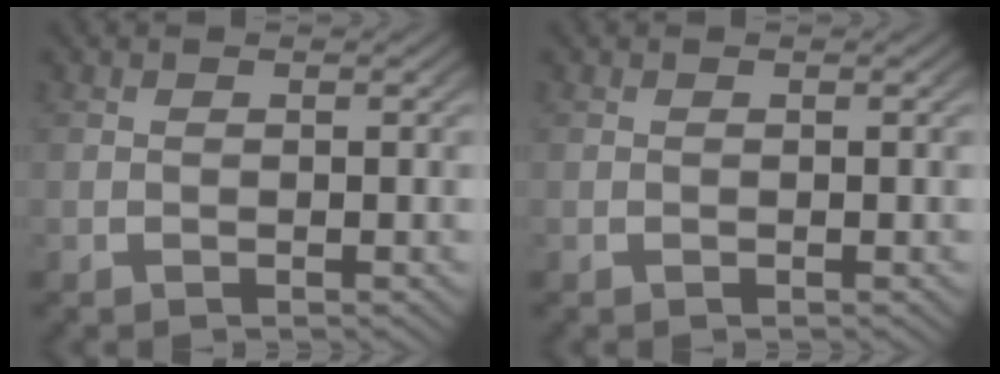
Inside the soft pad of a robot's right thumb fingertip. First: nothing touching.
{"total": 0.0}